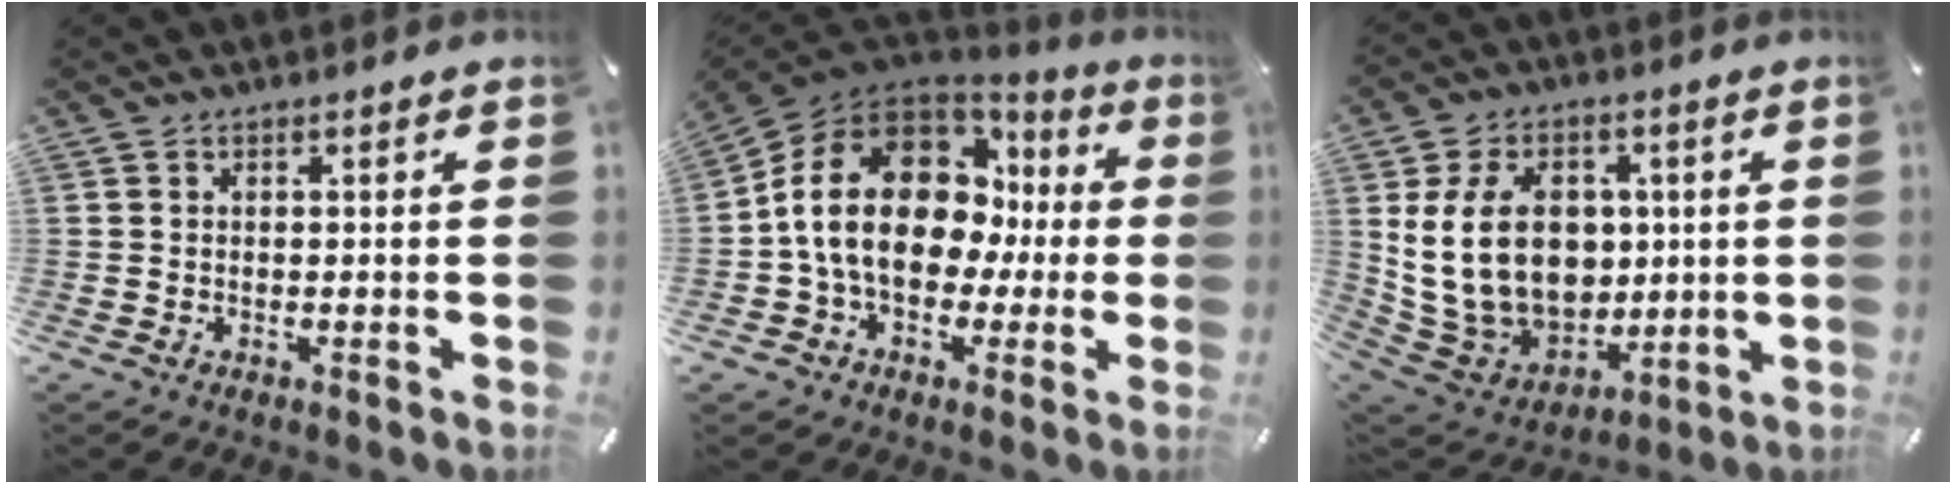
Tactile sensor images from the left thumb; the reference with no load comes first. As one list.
[{"total": 18.5, "force": [1.3, 13.8, 12.1], "torque": [-0.242, 0.000, 0.026]}, {"total": 20.1, "force": [2.5, 15.5, 12.6], "torque": [-0.258, -0.014, 0.052]}]